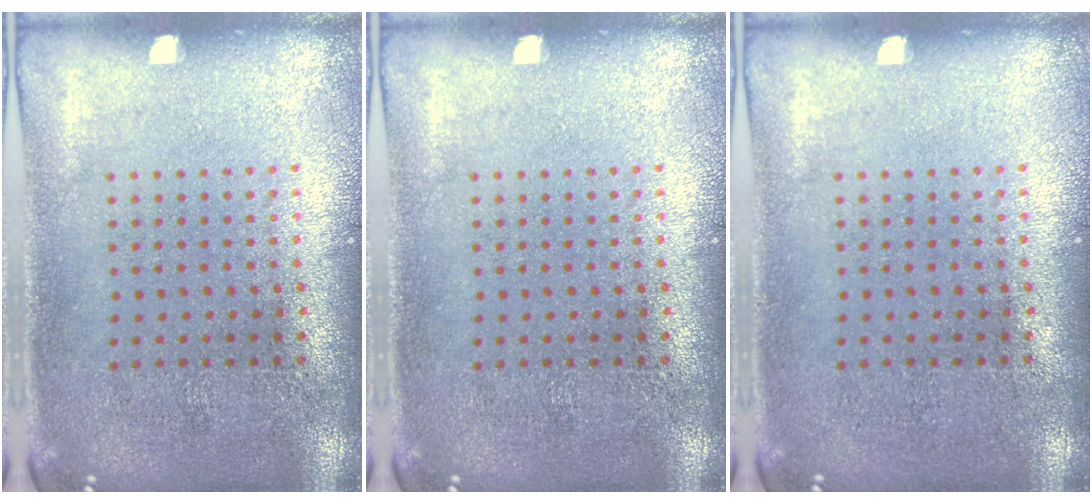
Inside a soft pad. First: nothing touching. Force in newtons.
{"total": 0.0}
{"total": 0.0}